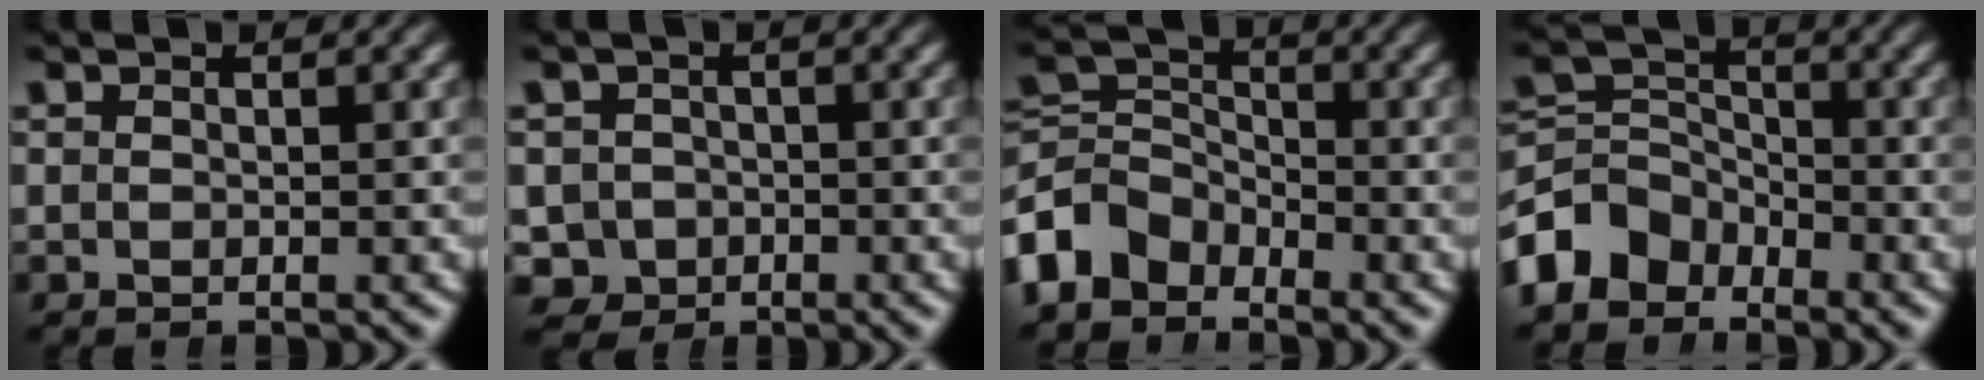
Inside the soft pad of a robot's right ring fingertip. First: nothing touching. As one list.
[{"total": 7.3, "force": [-3.0, 6.4, 1.8], "torque": [-0.040, -0.039, -0.040]}, {"total": 6.4, "force": [-2.3, 5.4, 2.5], "torque": [-0.060, -0.025, -0.036]}, {"total": 7.0, "force": [-2.7, 5.9, 2.7], "torque": [-0.061, -0.030, -0.044]}]